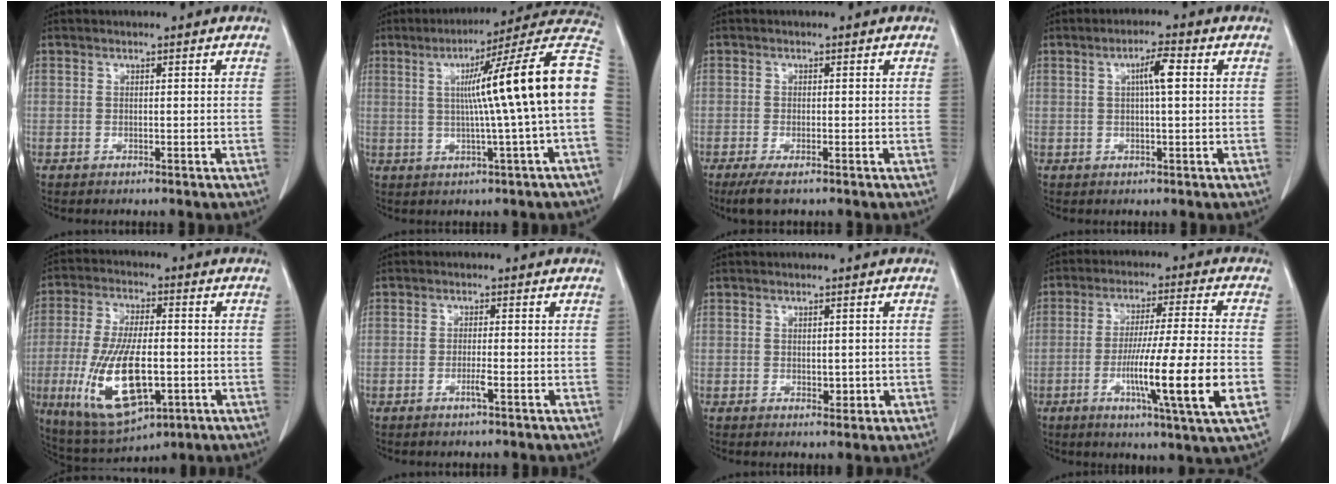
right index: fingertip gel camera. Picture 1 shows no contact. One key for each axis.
{"total": 18.1, "fx": 1.4, "fy": -1.3, "fz": 18.0, "tx": -0.236, "ty": 0.034, "tz": 0.010}
{"total": 3.3, "fx": -2.2, "fy": 0.6, "fz": 2.4, "tx": -0.048, "ty": -0.010, "tz": -0.039}
{"total": 3.9, "fx": 0.9, "fy": 0.3, "fz": 3.8, "tx": -0.067, "ty": 0.006, "tz": 0.013}
{"total": 15.4, "fx": -3.7, "fy": 5.4, "fz": 13.9, "tx": -0.278, "ty": -0.013, "tz": -0.053}
{"total": 1.7, "fx": -0.8, "fy": -0.2, "fz": 1.5, "tx": -0.030, "ty": -0.003, "tz": -0.015}
{"total": 1.9, "fx": -0.2, "fy": 1.1, "fz": 1.6, "tx": -0.018, "ty": -0.002, "tz": 0.005}
{"total": 15.5, "fx": -4.1, "fy": -0.9, "fz": 14.9, "tx": -0.261, "ty": -0.022, "tz": -0.071}